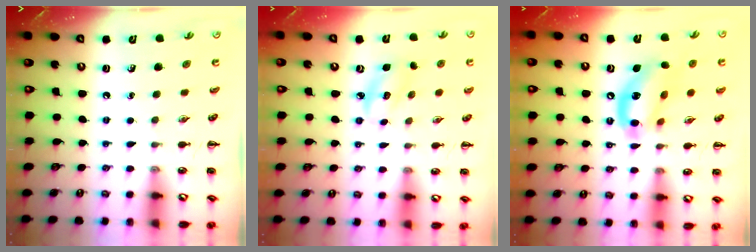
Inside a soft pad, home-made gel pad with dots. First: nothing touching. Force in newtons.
{"total": 3.1, "press": 3.0, "slide": 0.7}
{"total": 13.9, "press": 13.6, "slide": 2.6}